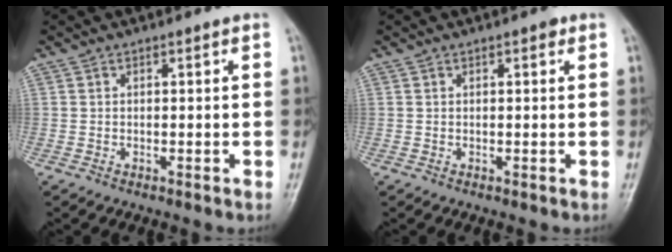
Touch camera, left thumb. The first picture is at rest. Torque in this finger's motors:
{"motor_torque": [0.08, -0.06, 0.00, -0.08, 0.00]}